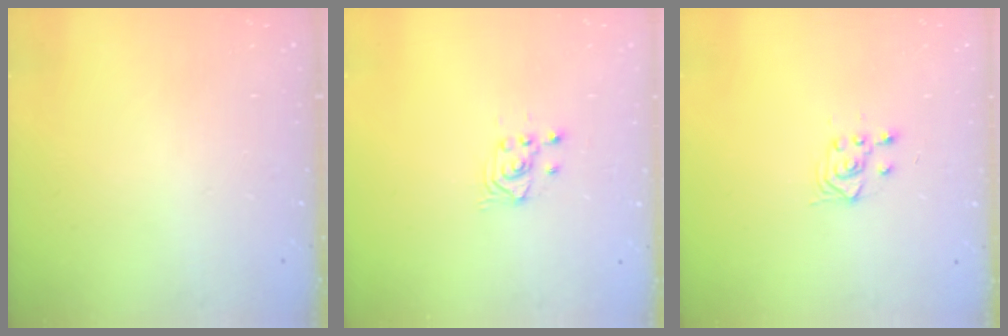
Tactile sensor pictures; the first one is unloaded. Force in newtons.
{"total": 2.6, "press": 2.6, "slide": 0.1}
{"total": 3.0, "press": 2.6, "slide": 1.3}